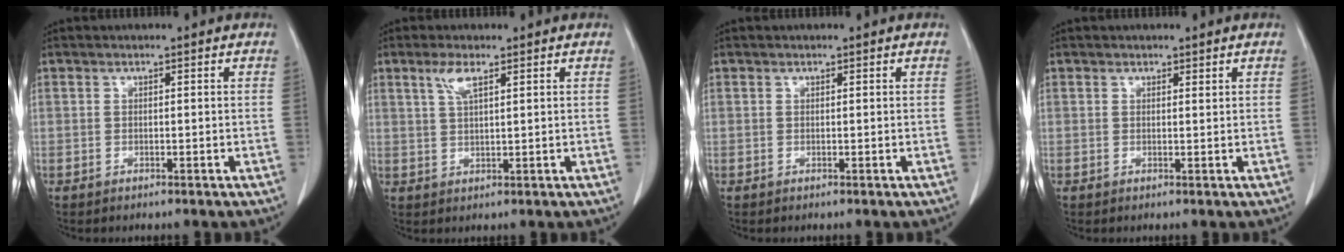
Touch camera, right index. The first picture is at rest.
{"total": 3.9, "force": [2.1, 1.1, 3.1], "torque": [-0.069, 0.006, 0.045]}
{"total": 0.0}
{"total": 0.8, "force": [0.6, 0.5, 0.3], "torque": [-0.005, 0.003, 0.009]}